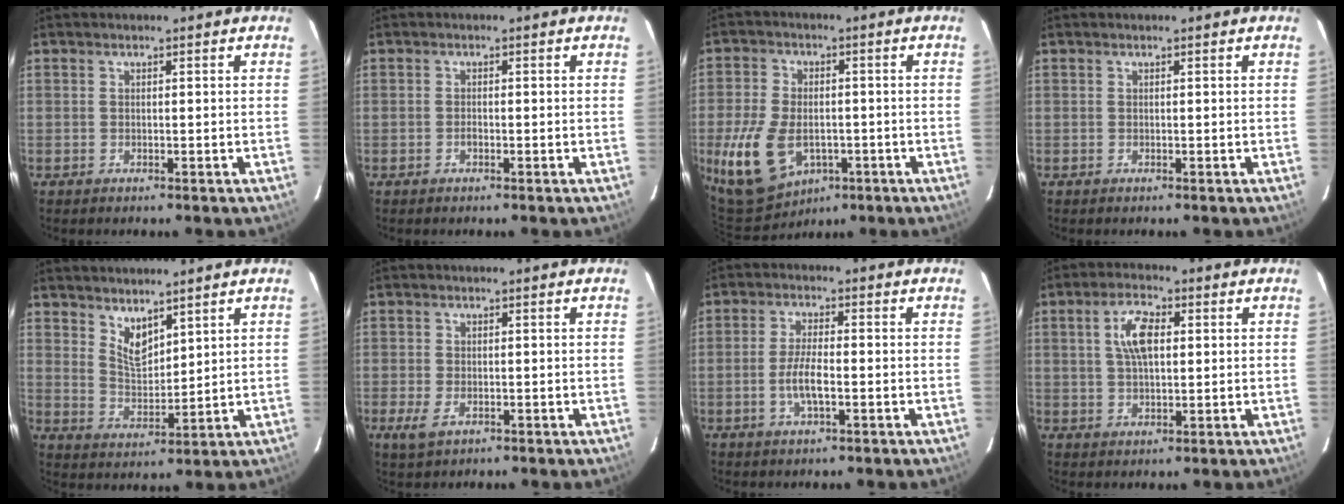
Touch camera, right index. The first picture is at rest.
{"total": 0.8, "force": [-0.5, 0.4, 0.5], "torque": [-0.009, 0.003, -0.008]}
{"total": 14.8, "force": [-4.9, 9.6, 10.2], "torque": [-0.233, -0.019, -0.076]}
{"total": 0.0}
{"total": 5.6, "force": [4.2, 2.3, 2.8], "torque": [-0.045, -0.007, 0.082]}
{"total": 3.8, "force": [-1.6, 2.1, 2.7], "torque": [-0.058, -0.010, -0.027]}
{"total": 5.2, "force": [-1.6, 1.3, 4.7], "torque": [-0.097, -0.002, -0.032]}
{"total": 6.8, "force": [1.6, 3.2, 5.8], "torque": [-0.108, 0.013, 0.031]}